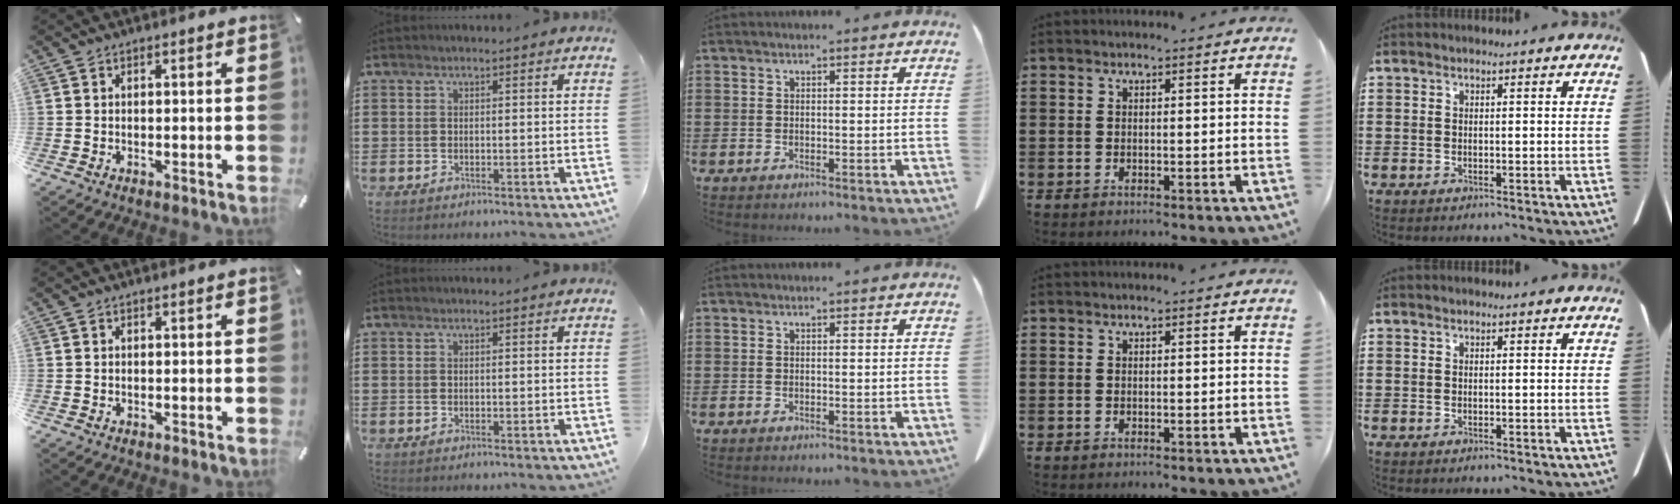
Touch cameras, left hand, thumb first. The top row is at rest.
{}